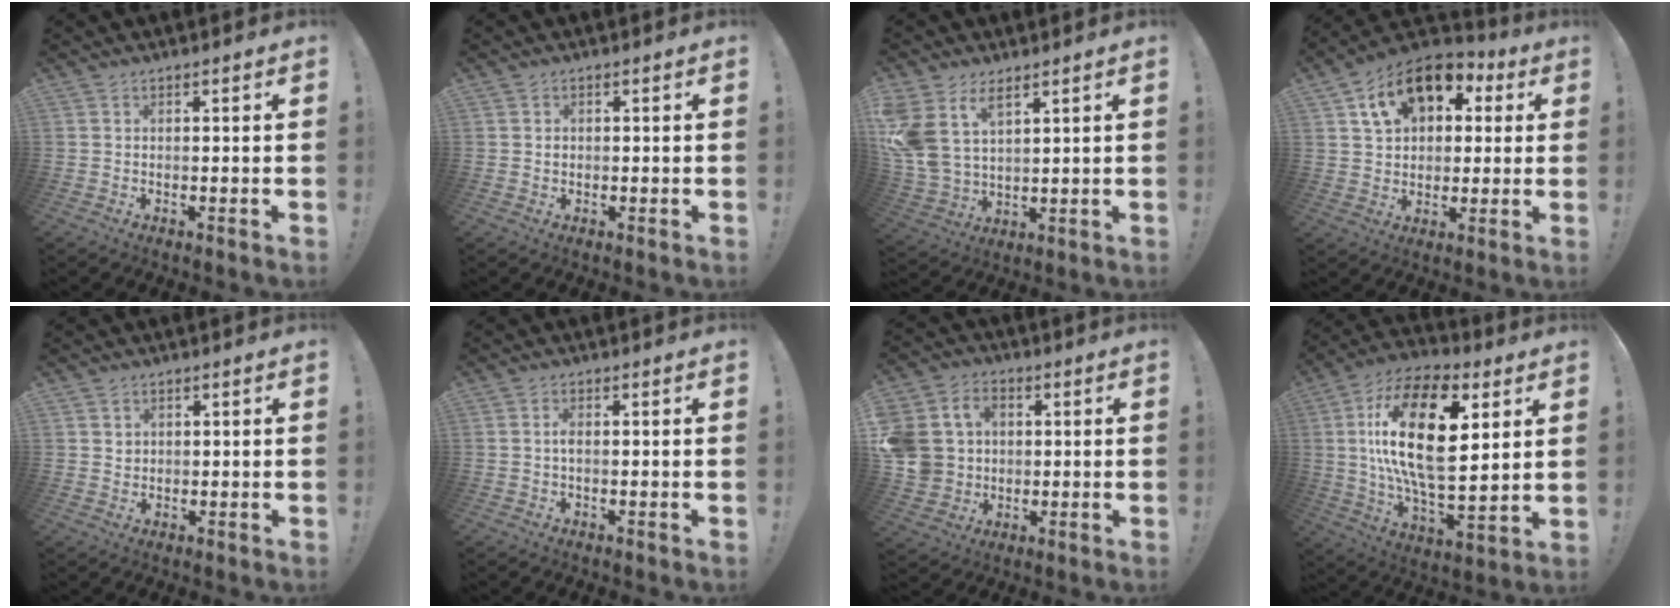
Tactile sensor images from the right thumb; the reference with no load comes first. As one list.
[{"total": 0.8, "force": [0.1, 0.8, -0.1], "torque": [0.008, -0.002, -0.001]}, {"total": 10.8, "force": [6.3, 6.5, 5.9], "torque": [-0.134, -0.040, 0.124]}, {"total": 16.5, "force": [7.5, 11.2, 9.5], "torque": [-0.142, -0.023, 0.138]}, {"total": 2.0, "force": [1.1, 1.7, 0.3], "torque": [0.007, -0.008, 0.019]}, {"total": 1.6, "force": [-0.2, 0.4, 1.5], "torque": [-0.035, 0.001, -0.007]}, {"total": 12.6, "force": [1.1, 11.3, 5.4], "torque": [-0.106, 0.002, 0.028]}, {"total": 26.3, "force": [6.3, 12.2, 22.4], "torque": [-0.441, -0.027, 0.101]}]